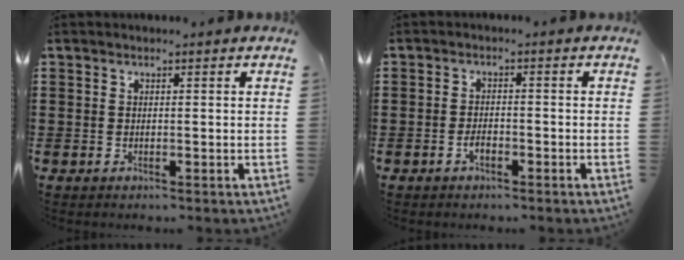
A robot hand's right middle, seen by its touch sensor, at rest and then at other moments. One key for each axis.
{"total": 1.9, "fx": -1.1, "fy": 0.9, "fz": 1.3, "tx": -0.027, "ty": 0.001, "tz": -0.020}